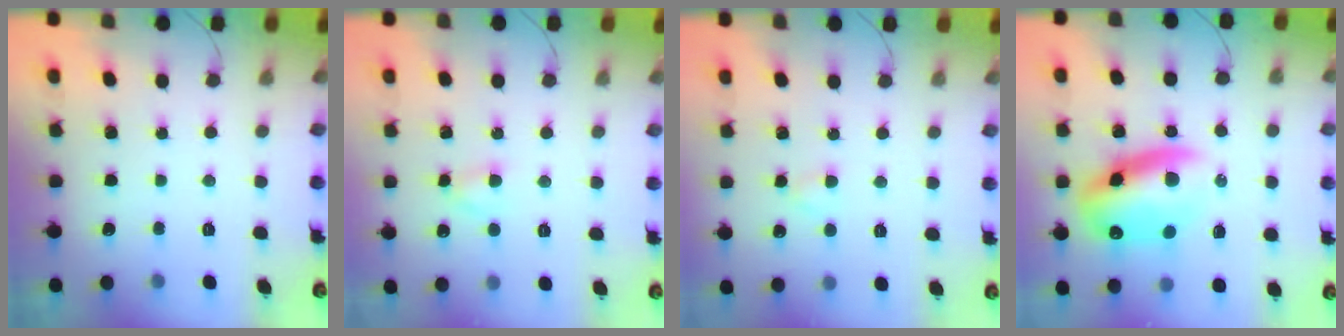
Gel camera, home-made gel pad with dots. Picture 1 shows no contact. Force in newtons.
{"total": 2.9, "press": 2.7, "slide": 1.2}
{"total": 1.9, "press": 1.7, "slide": 0.9}
{"total": 15.4, "press": 15.0, "slide": 3.5}